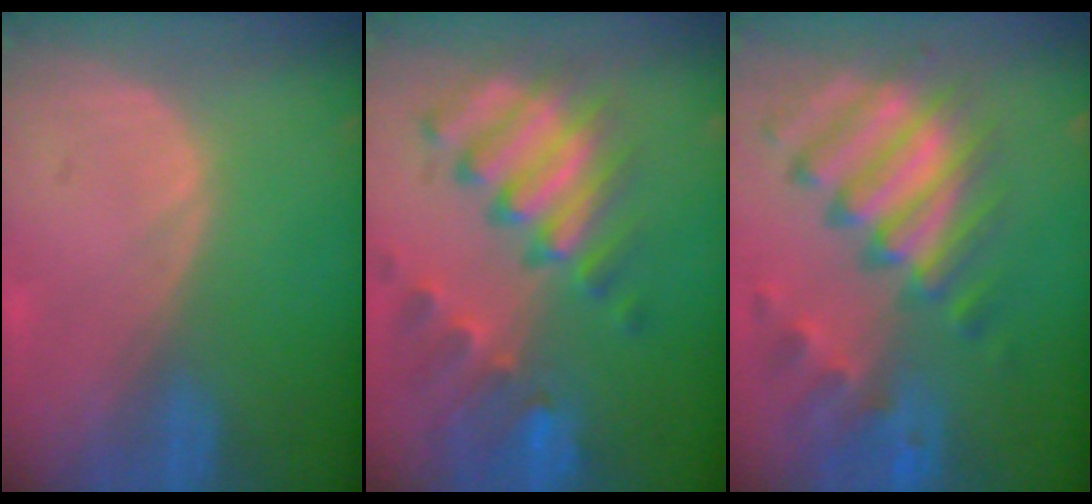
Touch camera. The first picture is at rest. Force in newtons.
{"total": 11.0, "press": 9.4, "slide": 5.7}
{"total": 11.4, "press": 9.9, "slide": 5.8}